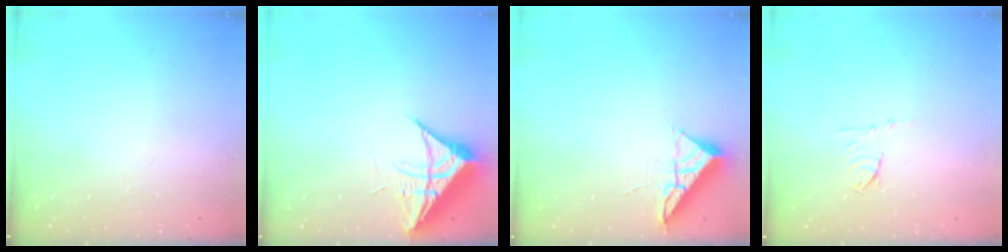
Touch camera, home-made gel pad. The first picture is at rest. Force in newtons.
{"total": 10.0, "press": 9.9, "slide": 1.0}
{"total": 6.0, "press": 5.9, "slide": 0.6}
{"total": 5.8, "press": 5.7, "slide": 1.1}